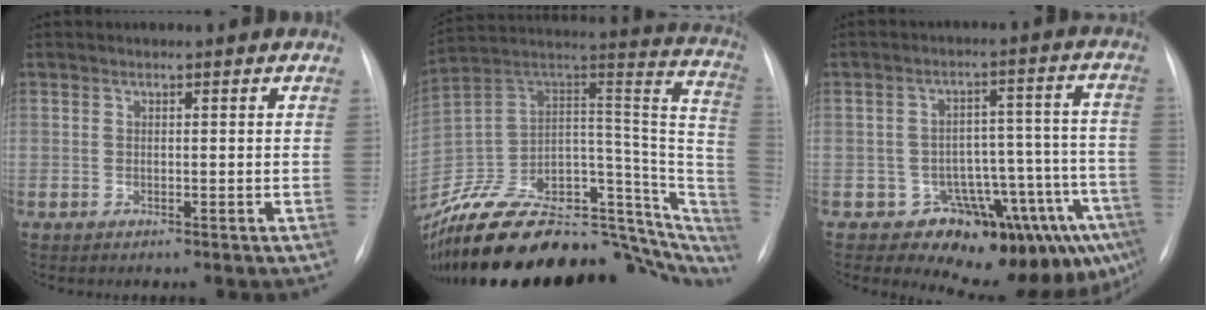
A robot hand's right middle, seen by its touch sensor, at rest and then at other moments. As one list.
[{"total": 33.6, "force": [-24.8, 12.9, 18.6], "torque": [-0.221, 0.033, -0.362]}, {"total": 13.4, "force": [-8.8, 6.1, 8.0], "torque": [-0.056, 0.071, -0.112]}]